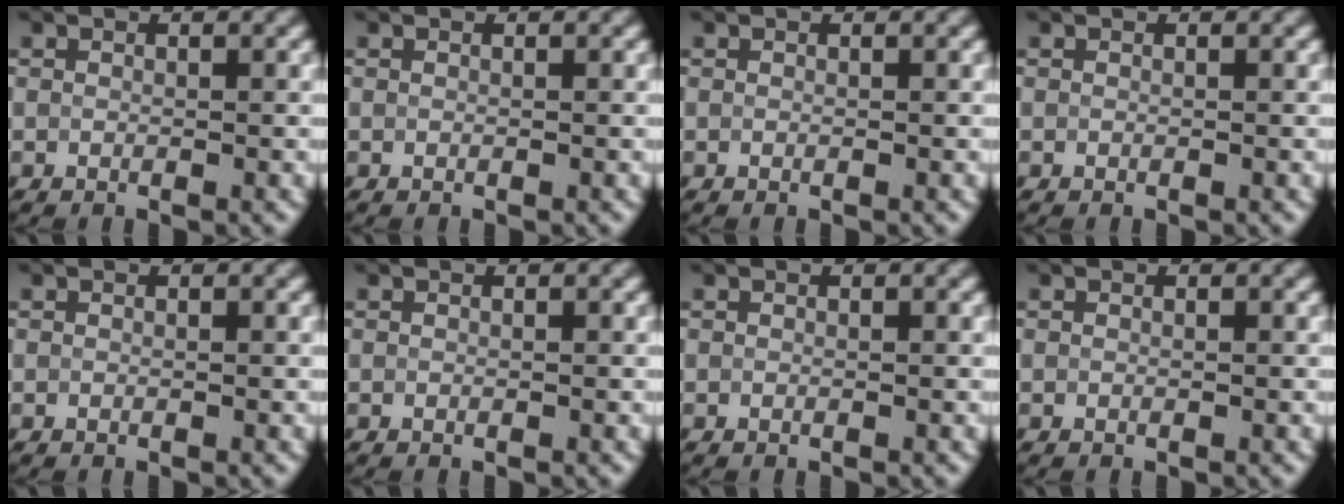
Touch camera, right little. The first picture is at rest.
{"total": 0.0}
{"total": 0.0}
{"total": 0.0}
{"total": 0.0}
{"total": 0.0}
{"total": 0.0}
{"total": 0.0}